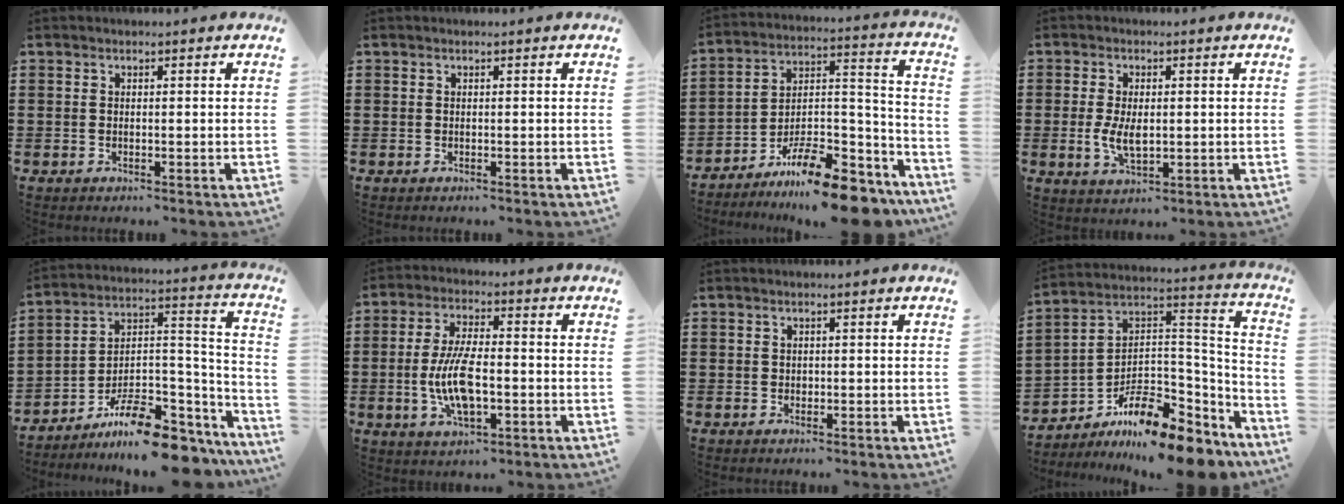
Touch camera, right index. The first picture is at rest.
{"total": 0.0}
{"total": 14.2, "force": [-11.9, 3.0, 7.2], "torque": [-0.104, 0.050, -0.216]}
{"total": 4.7, "force": [-0.2, 2.5, 3.9], "torque": [-0.083, 0.004, -0.004]}
{"total": 12.1, "force": [-9.6, 3.5, 6.4], "torque": [-0.095, 0.038, -0.173]}
{"total": 9.3, "force": [-1.8, 3.6, 8.3], "torque": [-0.190, -0.011, -0.039]}
{"total": 0.5, "force": [0.1, 0.5, 0.1], "torque": [-0.003, 0.003, 0.003]}
{"total": 12.2, "force": [-9.4, 3.6, 6.9], "torque": [-0.120, 0.020, -0.173]}